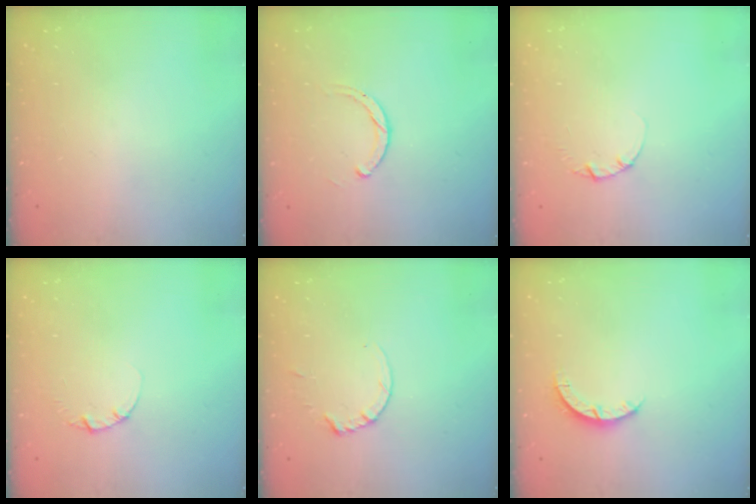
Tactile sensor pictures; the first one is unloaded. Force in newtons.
{"total": 1.8, "press": 1.8, "slide": 0.2}
{"total": 1.3, "press": 1.3, "slide": 0.2}
{"total": 1.3, "press": 1.3, "slide": 0.2}
{"total": 1.8, "press": 1.7, "slide": 0.2}
{"total": 3.2, "press": 3.2, "slide": 0.4}